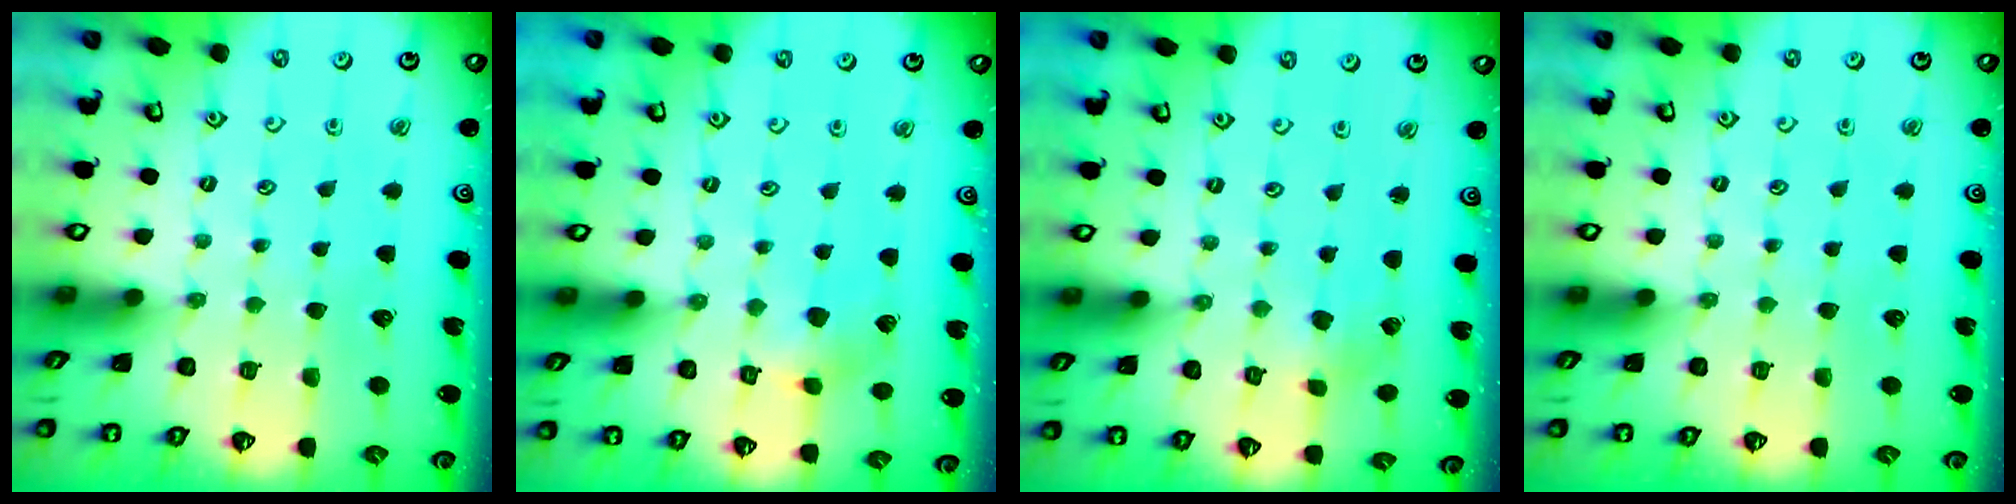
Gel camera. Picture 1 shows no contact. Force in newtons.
{"total": 5.0, "press": 4.9, "slide": 0.7}
{"total": 0.9, "press": 0.9, "slide": 0.2}
{"total": 0.0}